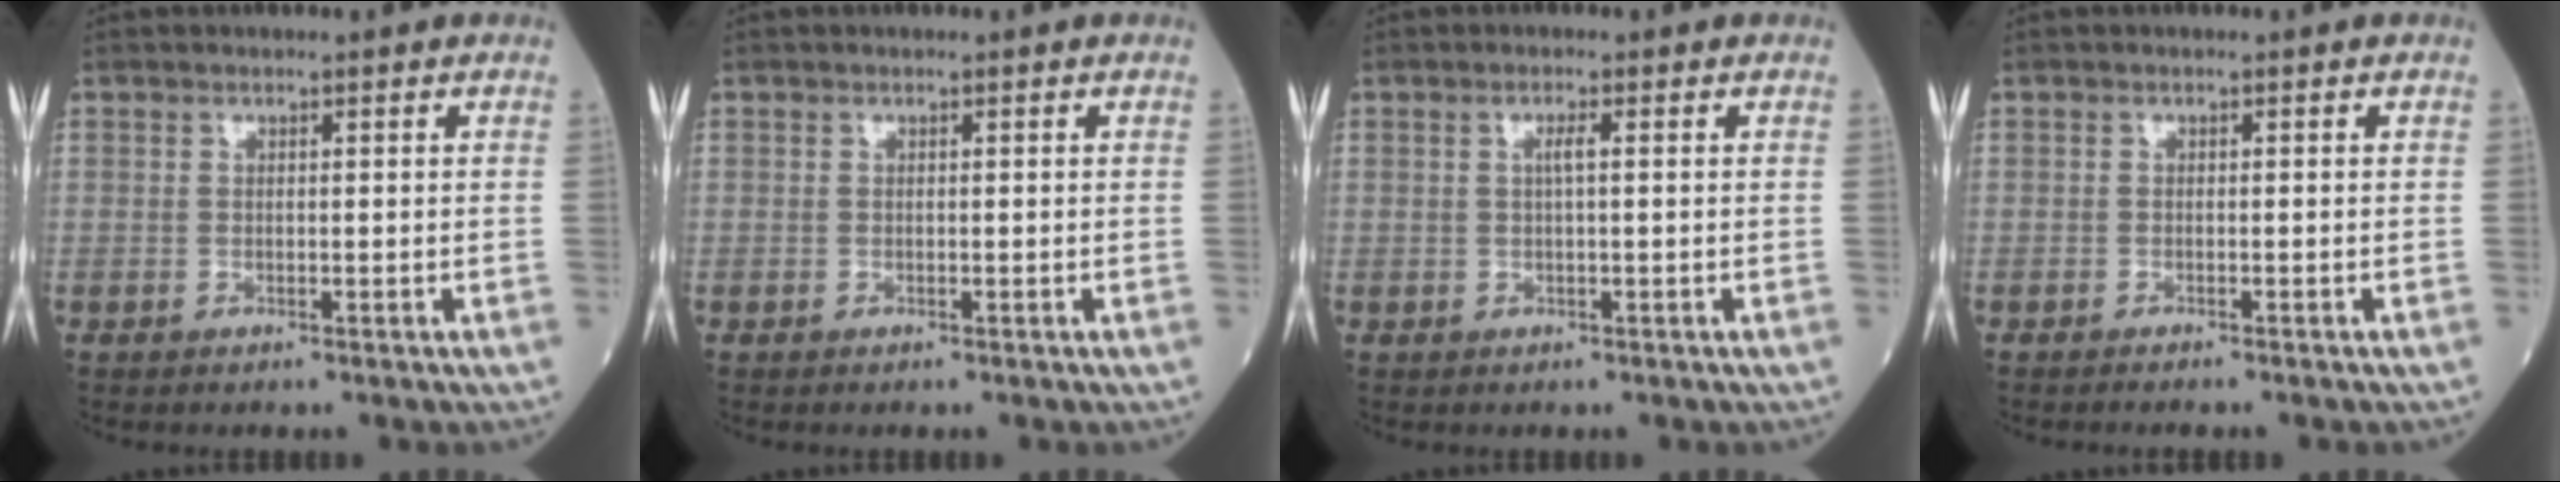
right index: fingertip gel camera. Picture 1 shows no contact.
{"total": 0.0}
{"total": 1.4, "force": [0.2, 0.0, 1.4], "torque": [-0.028, 0.002, 0.003]}
{"total": 2.7, "force": [-2.3, 0.0, 1.3], "torque": [-0.016, -0.002, -0.027]}